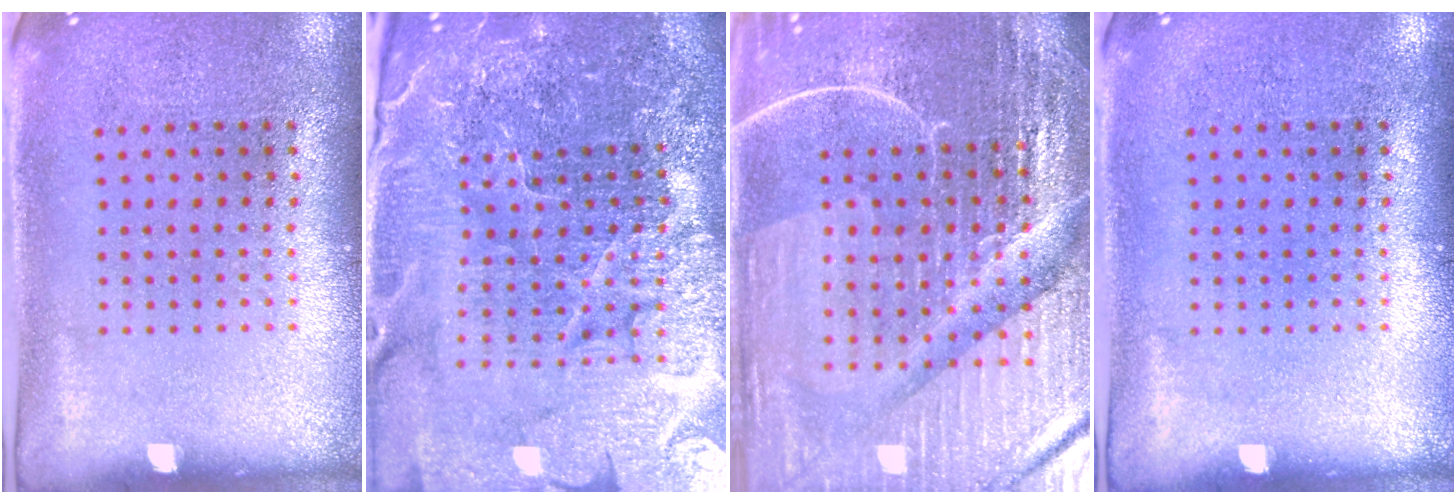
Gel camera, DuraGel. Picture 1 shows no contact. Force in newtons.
{"total": 6.7, "press": 5.8, "slide": 3.2}
{"total": 7.1, "press": 6.2, "slide": 3.4}
{"total": 0.0}